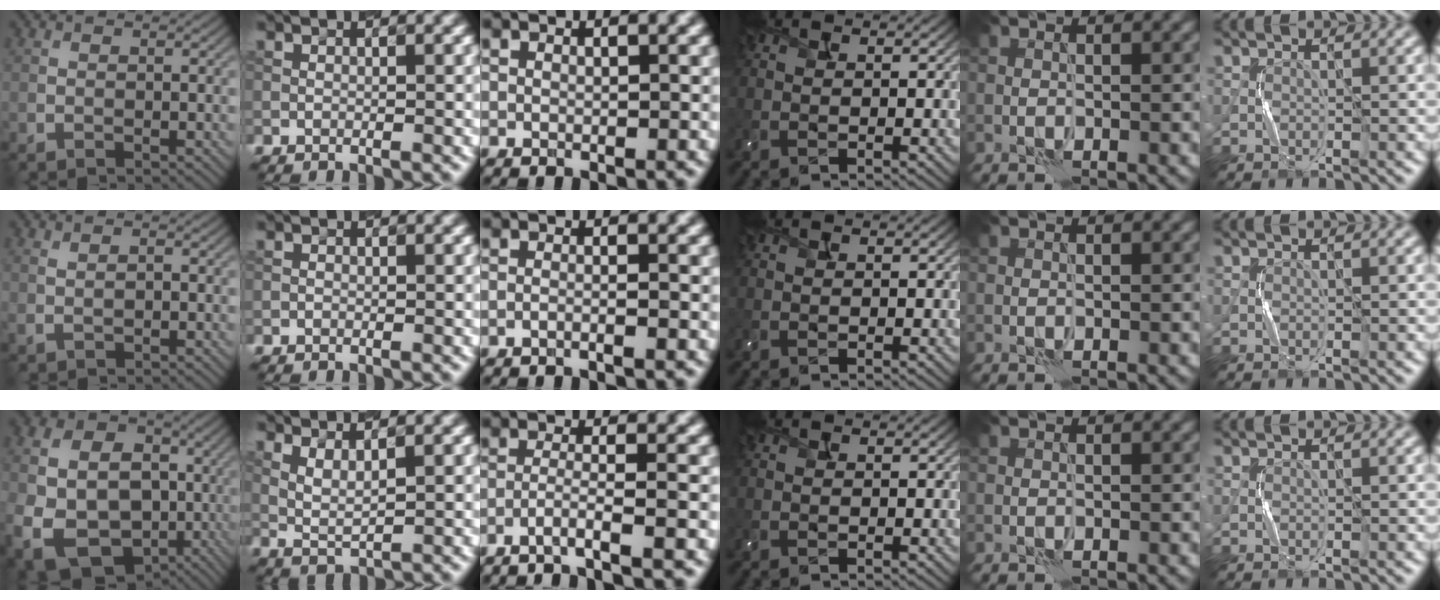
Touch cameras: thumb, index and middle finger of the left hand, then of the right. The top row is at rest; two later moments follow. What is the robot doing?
{"motion": "squeeze", "object": "bubble wrap"}